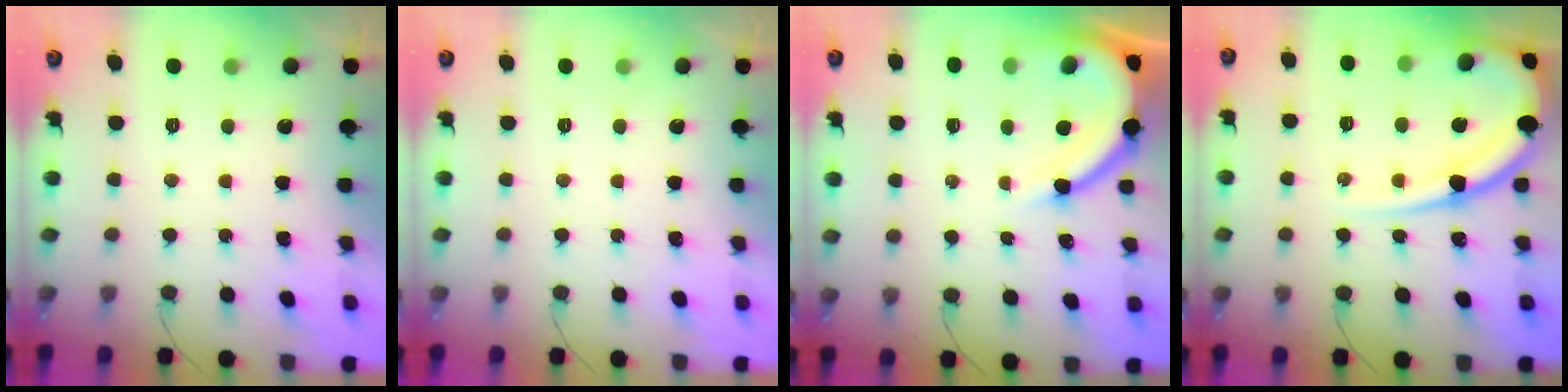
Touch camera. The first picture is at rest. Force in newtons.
{"total": 0.0}
{"total": 10.0, "press": 9.9, "slide": 0.9}
{"total": 14.1, "press": 14.0, "slide": 1.5}